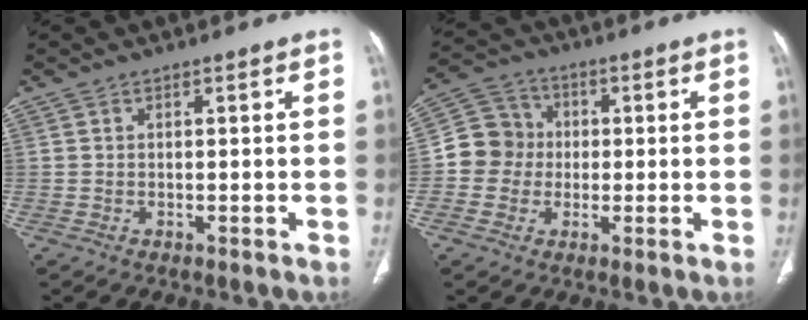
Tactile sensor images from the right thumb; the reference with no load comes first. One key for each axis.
{"total": 8.8, "fx": -0.5, "fy": 8.4, "fz": 2.6, "tx": -0.016, "ty": 0.024, "tz": -0.019}